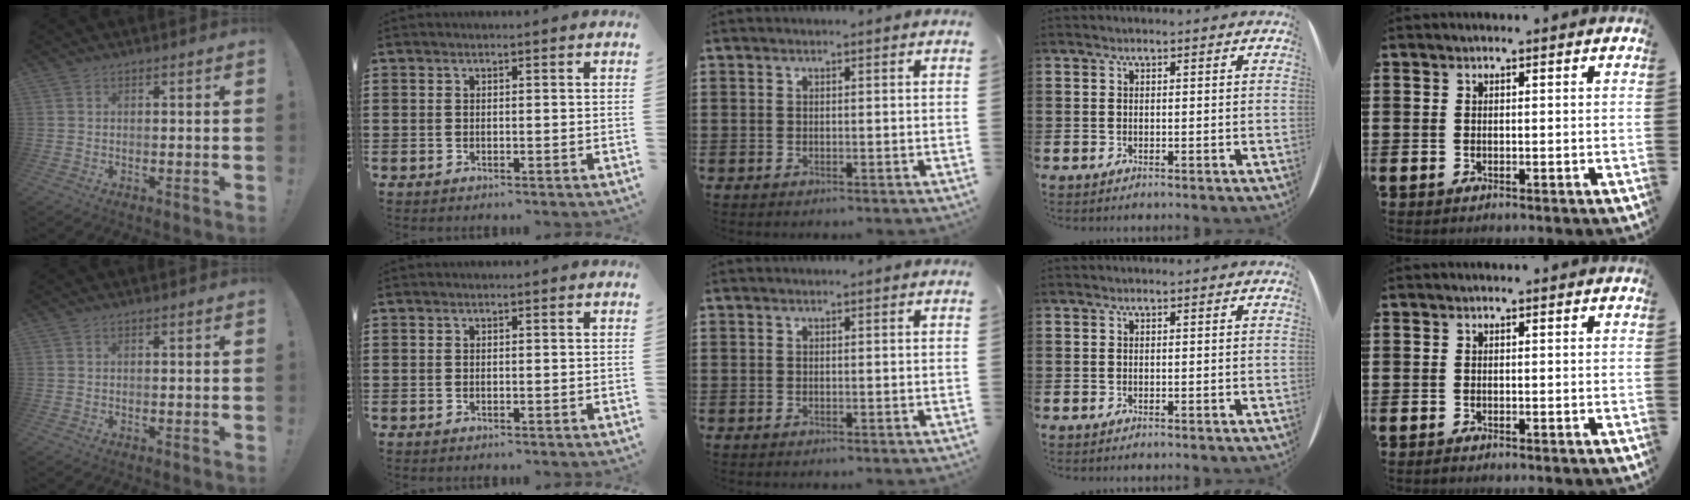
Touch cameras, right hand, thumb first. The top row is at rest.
{}